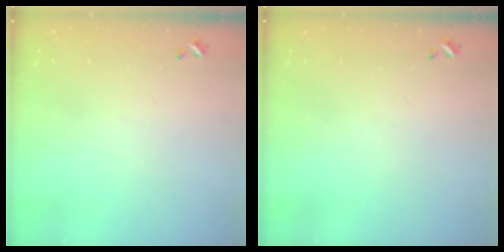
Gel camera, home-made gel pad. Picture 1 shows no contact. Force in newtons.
{"total": 0.0}